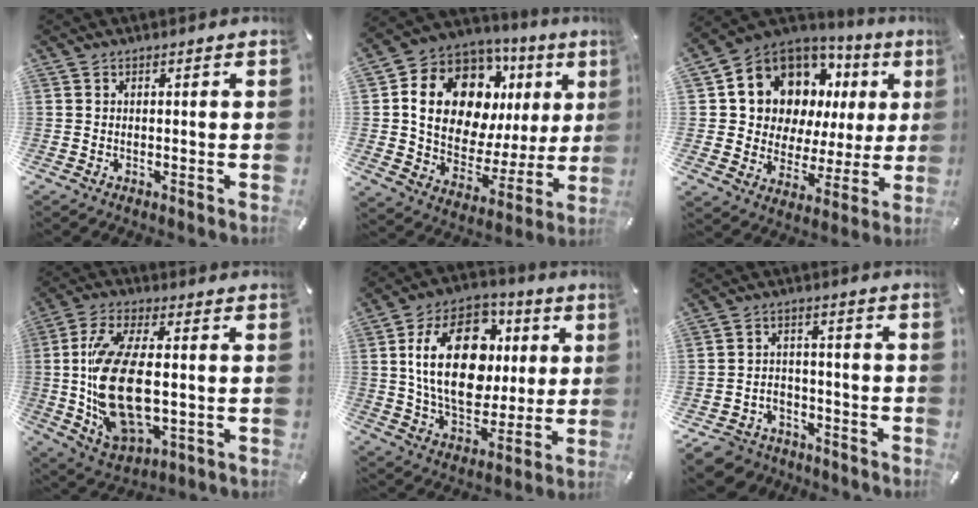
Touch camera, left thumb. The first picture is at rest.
{"total": 17.8, "force": [7.7, 12.3, 10.2], "torque": [-0.164, -0.044, 0.143]}
{"total": 11.8, "force": [6.7, 9.0, 3.5], "torque": [-0.069, -0.073, 0.130]}
{"total": 19.9, "force": [-0.3, 10.4, 16.9], "torque": [-0.365, -0.011, 0.001]}
{"total": 22.7, "force": [3.6, 15.4, 16.3], "torque": [-0.301, 0.008, 0.059]}
{"total": 6.8, "force": [-4.8, 4.6, 1.5], "torque": [-0.033, 0.027, -0.092]}